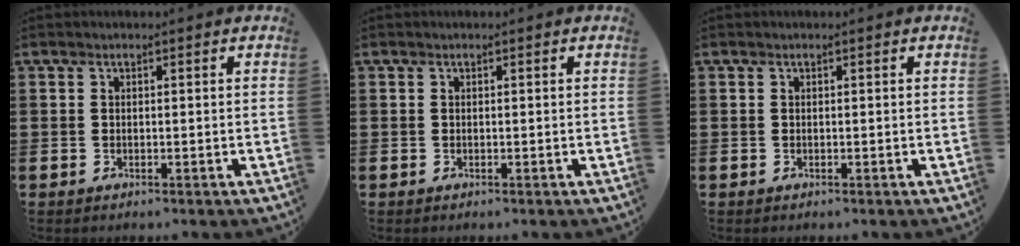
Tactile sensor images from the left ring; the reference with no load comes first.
{"total": 0.0}
{"total": 0.0}